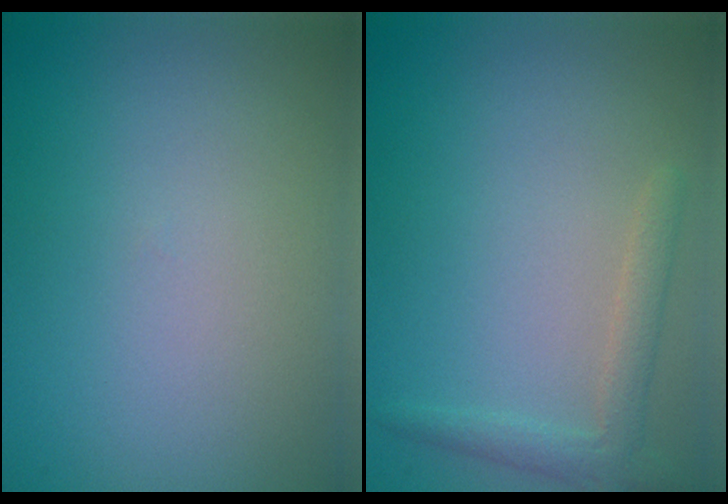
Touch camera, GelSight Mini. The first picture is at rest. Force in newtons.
{"total": 2.0, "press": 2.0, "slide": 0.3}